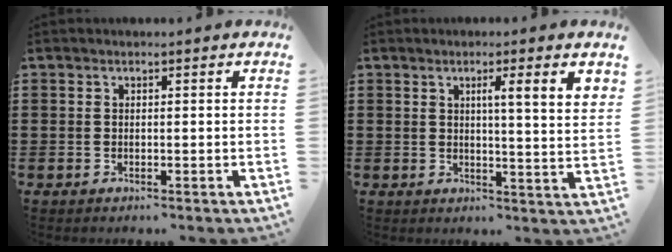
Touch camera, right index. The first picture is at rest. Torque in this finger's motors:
{"motor_torque": [0.26, 0.30, 0.21, 0.06]}